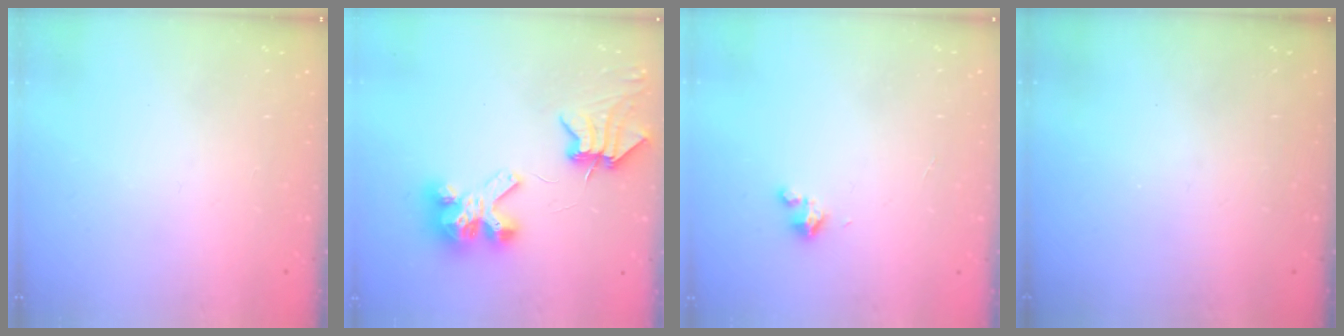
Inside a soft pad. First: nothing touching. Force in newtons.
{"total": 8.0, "press": 7.9, "slide": 1.0}
{"total": 2.7, "press": 2.6, "slide": 0.4}
{"total": 0.0}